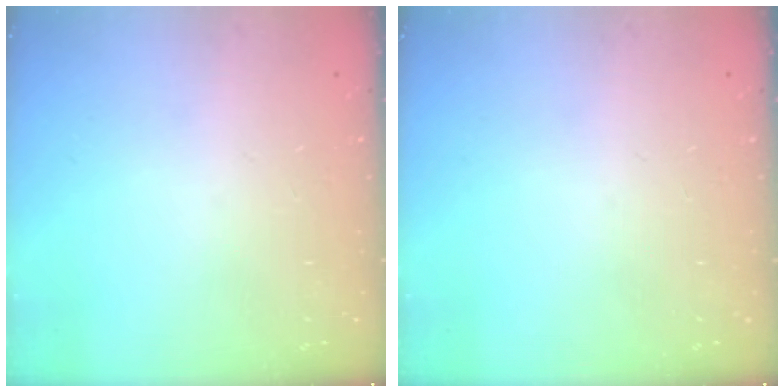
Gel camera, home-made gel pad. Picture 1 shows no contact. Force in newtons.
{"total": 0.0}